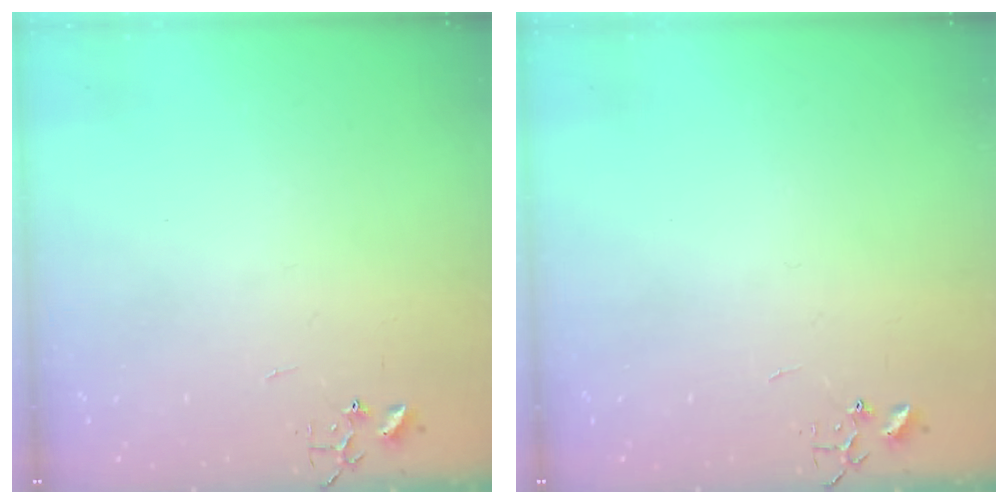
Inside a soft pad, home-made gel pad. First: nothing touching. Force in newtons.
{"total": 0.0}